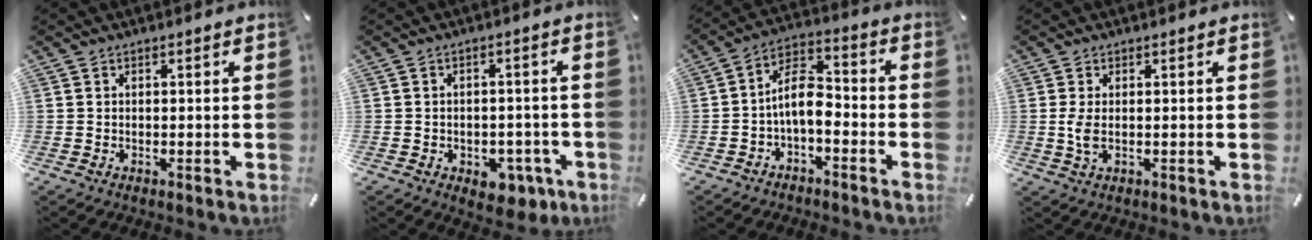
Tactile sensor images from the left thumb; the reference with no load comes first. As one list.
[{"total": 6.7, "force": [-2.8, 4.5, 4.1], "torque": [-0.044, 0.016, -0.044]}, {"total": 9.9, "force": [-2.5, 5.2, 8.1], "torque": [-0.158, 0.010, -0.043]}, {"total": 3.7, "force": [0.1, 1.5, 3.4], "torque": [-0.069, -0.005, -0.003]}]